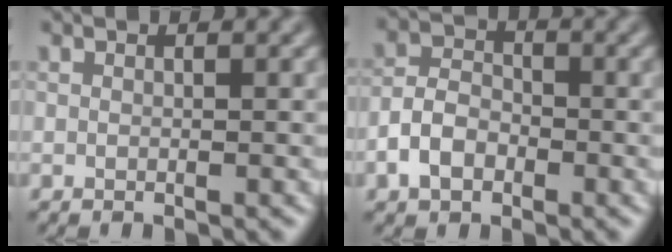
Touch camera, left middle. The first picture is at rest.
{"total": 3.7, "force": [-1.7, 2.5, 2.0], "torque": [-0.038, 0.006, -0.039]}